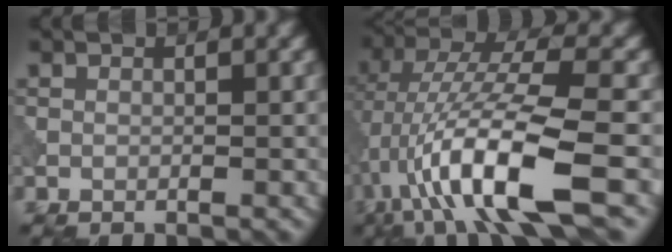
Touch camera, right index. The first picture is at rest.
{"total": 12.6, "force": [-3.8, 3.3, 11.6], "torque": [-0.220, 0.017, -0.062]}